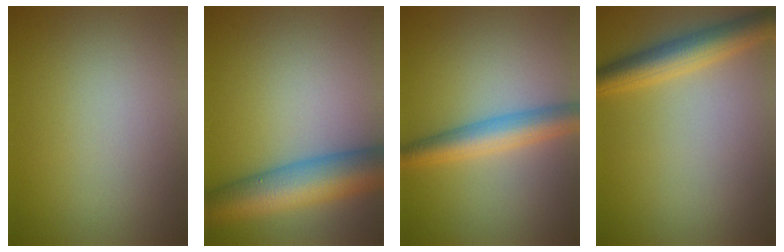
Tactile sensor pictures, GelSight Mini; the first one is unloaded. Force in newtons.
{"total": 9.2, "press": 9.2, "slide": 0.4}
{"total": 4.5, "press": 4.5, "slide": 0.1}
{"total": 4.6, "press": 4.6, "slide": 0.1}